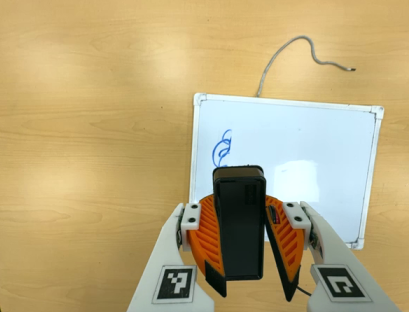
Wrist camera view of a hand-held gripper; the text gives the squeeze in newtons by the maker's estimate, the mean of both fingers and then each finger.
{"total": 11.0, "left": 10.6, "right": 11.4}